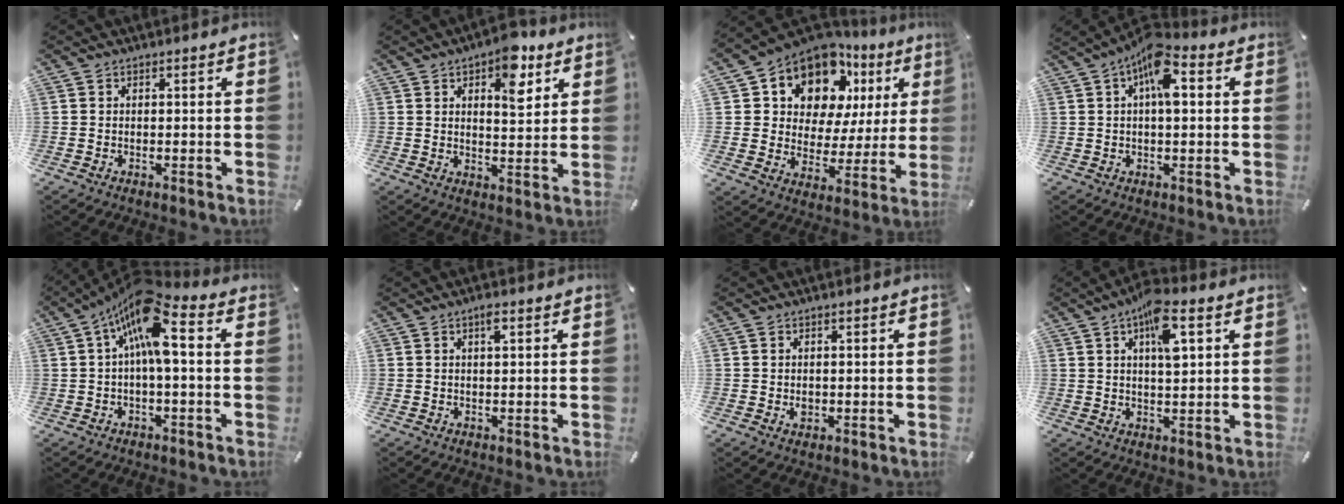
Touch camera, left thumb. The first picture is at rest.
{"total": 9.8, "force": [5.5, 4.9, 6.4], "torque": [-0.075, -0.026, 0.088]}
{"total": 12.4, "force": [8.4, 7.9, 4.6], "torque": [-0.098, -0.066, 0.154]}
{"total": 9.4, "force": [3.1, 4.2, 7.8], "torque": [-0.120, -0.008, 0.049]}
{"total": 14.1, "force": [3.2, 5.5, 12.6], "torque": [-0.234, -0.016, 0.053]}
{"total": 2.0, "force": [0.8, 0.5, 1.7], "torque": [-0.036, 0.003, 0.012]}
{"total": 1.5, "force": [0.0, 1.4, 0.7], "torque": [-0.005, 0.002, -0.003]}
{"total": 9.1, "force": [3.9, 3.3, 7.5], "torque": [-0.120, -0.006, 0.062]}